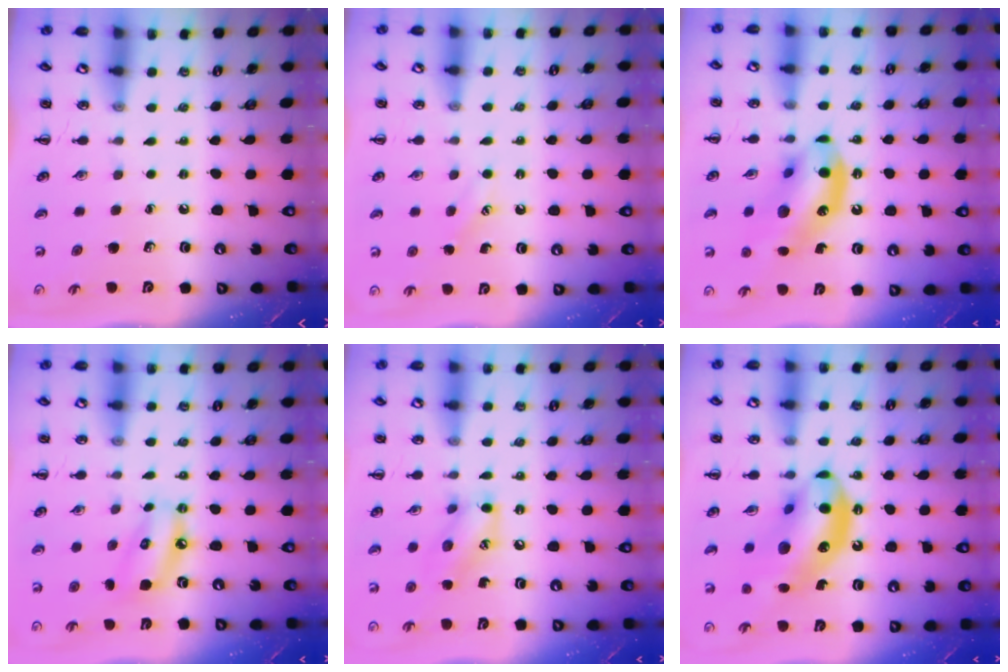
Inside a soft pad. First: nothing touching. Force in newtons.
{"total": 2.5, "press": 2.5, "slide": 0.6}
{"total": 16.4, "press": 16.1, "slide": 3.2}
{"total": 9.8, "press": 9.4, "slide": 2.4}
{"total": 10.9, "press": 10.8, "slide": 1.2}
{"total": 16.9, "press": 16.4, "slide": 4.3}